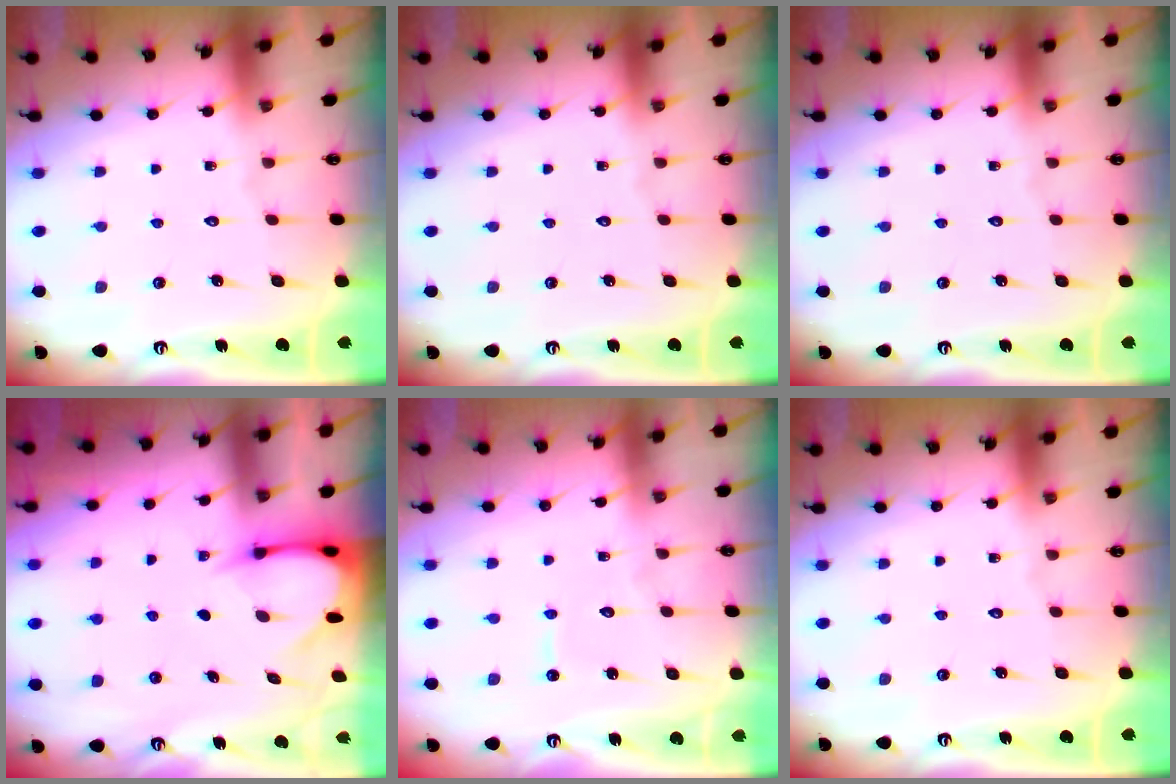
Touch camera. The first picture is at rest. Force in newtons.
{"total": 0.0}
{"total": 0.0}
{"total": 3.7, "press": 3.7, "slide": 0.3}
{"total": 4.9, "press": 4.8, "slide": 0.4}
{"total": 0.0}